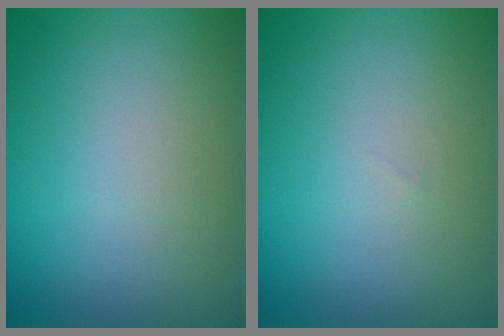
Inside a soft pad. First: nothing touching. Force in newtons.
{"total": 0.0}